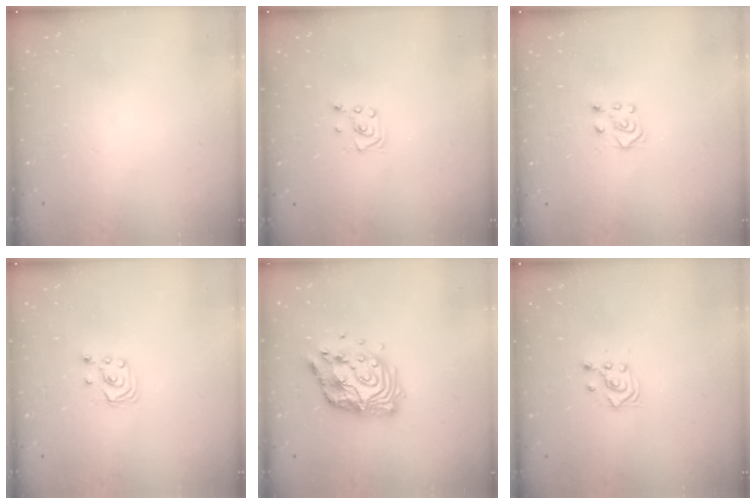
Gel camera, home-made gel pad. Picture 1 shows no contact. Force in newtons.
{"total": 3.0, "press": 2.9, "slide": 0.3}
{"total": 5.2, "press": 5.2, "slide": 0.4}
{"total": 2.7, "press": 2.7, "slide": 0.3}
{"total": 13.3, "press": 13.2, "slide": 1.1}
{"total": 3.1, "press": 3.0, "slide": 0.9}